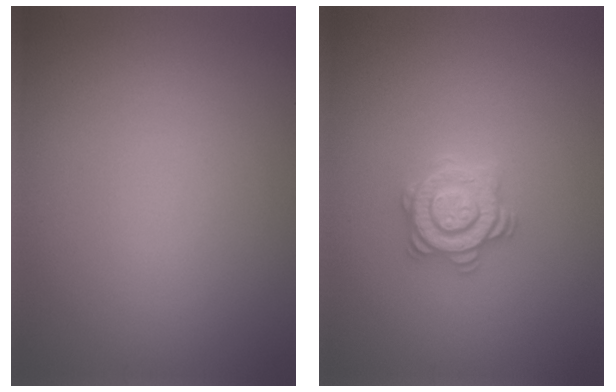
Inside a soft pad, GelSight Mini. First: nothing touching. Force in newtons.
{"total": 2.9, "press": 2.8, "slide": 0.6}